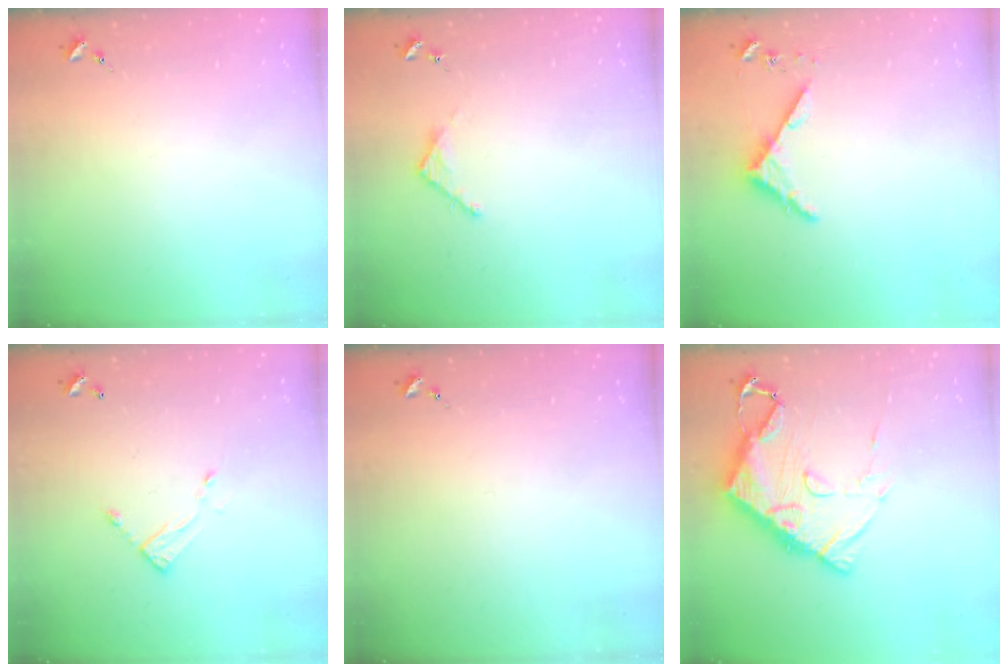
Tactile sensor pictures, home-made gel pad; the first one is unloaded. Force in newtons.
{"total": 3.5, "press": 3.5, "slide": 0.3}
{"total": 4.3, "press": 4.3, "slide": 0.4}
{"total": 5.5, "press": 5.5, "slide": 0.3}
{"total": 0.0}
{"total": 14.3, "press": 14.2, "slide": 1.3}